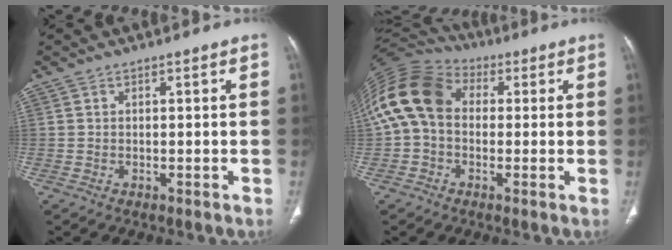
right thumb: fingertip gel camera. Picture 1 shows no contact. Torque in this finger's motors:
{"motor_torque": [2.00, 2.18, 1.27, -0.61, 0.41]}